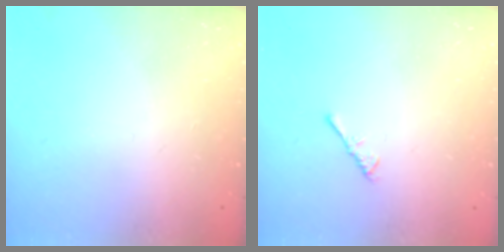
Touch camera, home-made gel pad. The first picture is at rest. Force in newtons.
{"total": 2.1, "press": 2.0, "slide": 0.5}